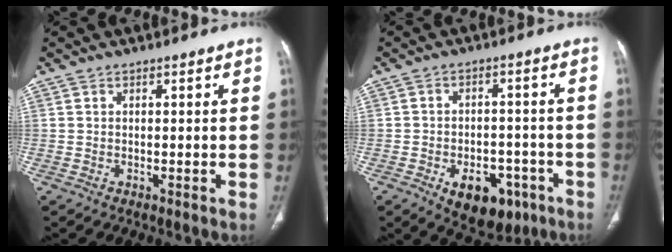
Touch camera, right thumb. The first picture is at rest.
{"total": 11.4, "force": [-5.6, 7.0, 7.0], "torque": [-0.067, 0.029, -0.067]}